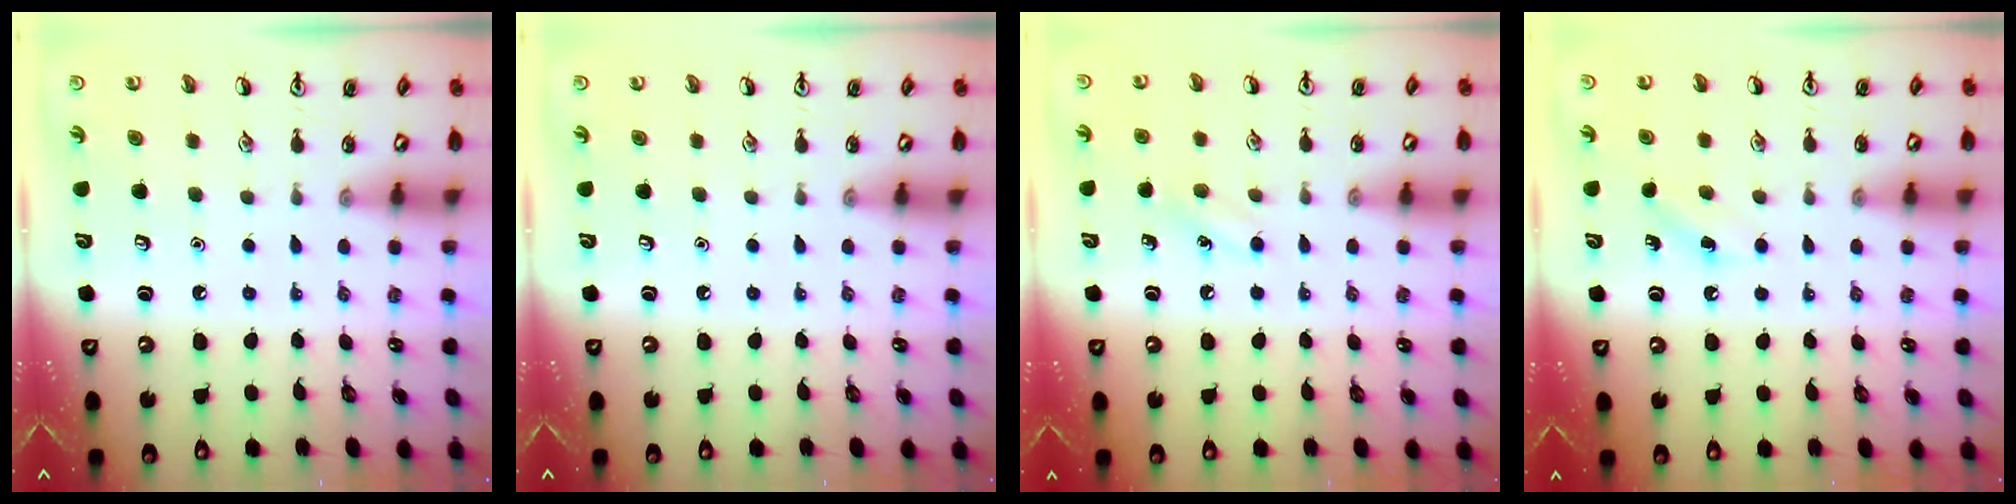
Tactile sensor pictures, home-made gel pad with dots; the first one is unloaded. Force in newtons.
{"total": 0.0}
{"total": 6.5, "press": 6.1, "slide": 2.0}
{"total": 2.8, "press": 2.6, "slide": 1.0}